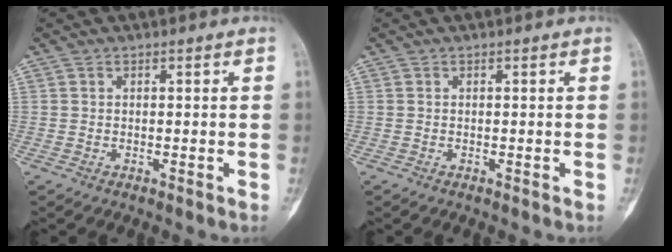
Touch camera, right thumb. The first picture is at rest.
{"total": 0.0}